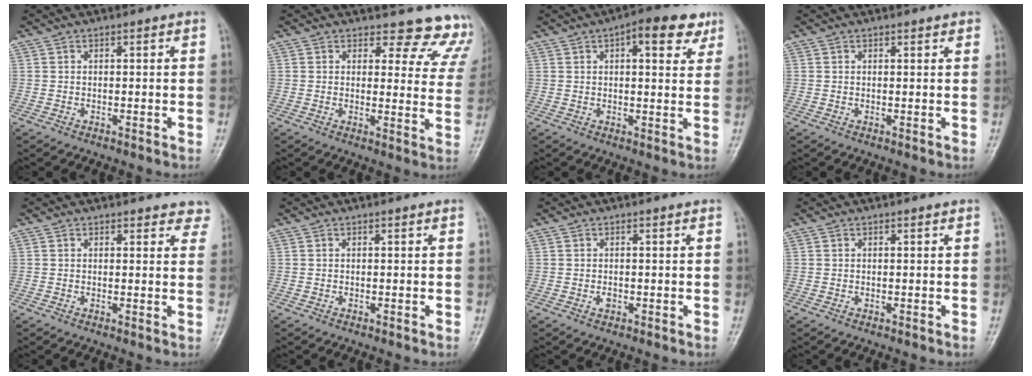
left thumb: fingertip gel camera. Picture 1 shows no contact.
{"total": 13.0, "force": [12.2, 4.6, 0.9], "torque": [0.047, -0.108, 0.102]}
{"total": 8.8, "force": [4.3, 3.7, 6.8], "torque": [-0.065, -0.008, 0.050]}
{"total": 1.2, "force": [0.9, 0.4, 0.6], "torque": [-0.006, -0.001, 0.009]}
{"total": 4.9, "force": [4.4, 1.9, 0.8], "torque": [0.030, -0.020, 0.029]}
{"total": 0.0}
{"total": 1.0, "force": [-0.1, 0.6, 0.7], "torque": [-0.009, -0.001, -0.002]}
{"total": 0.0}